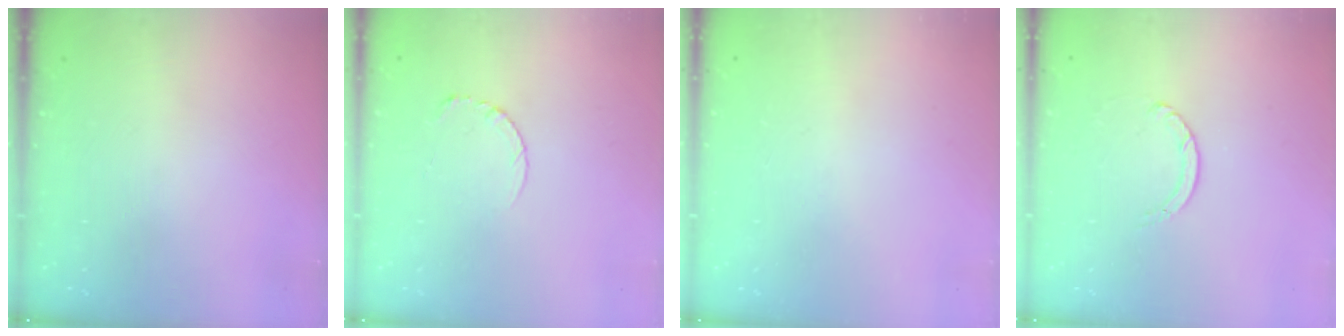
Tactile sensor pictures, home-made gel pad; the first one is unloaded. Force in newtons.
{"total": 3.8, "press": 3.8, "slide": 0.3}
{"total": 2.2, "press": 2.2, "slide": 0.1}
{"total": 1.1, "press": 1.1, "slide": 0.1}